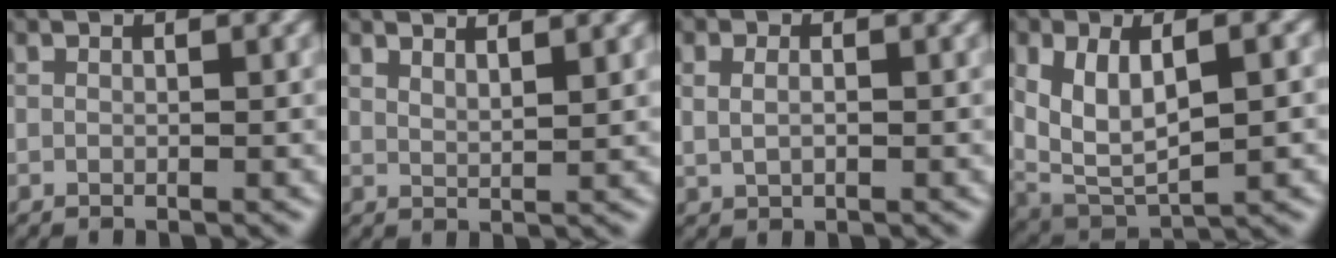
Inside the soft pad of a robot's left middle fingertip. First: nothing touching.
{"total": 2.3, "force": [1.8, 0.6, 1.3], "torque": [-0.005, 0.005, 0.021]}
{"total": 1.5, "force": [0.3, 1.0, 1.1], "torque": [-0.027, -0.005, 0.012]}
{"total": 6.7, "force": [0.9, 3.3, 5.8], "torque": [-0.123, -0.006, 0.018]}